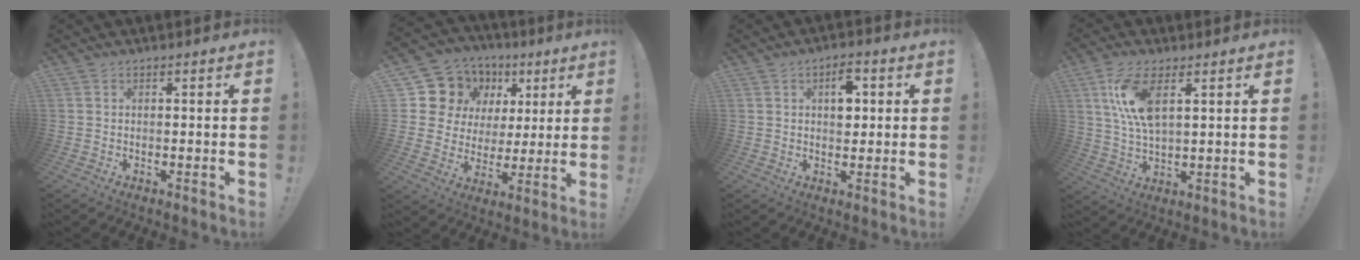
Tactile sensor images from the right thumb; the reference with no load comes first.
{"total": 12.8, "force": [5.9, 10.7, 3.7], "torque": [-0.065, -0.037, 0.131]}
{"total": 6.3, "force": [1.5, 4.0, 4.7], "torque": [-0.056, 0.001, 0.021]}
{"total": 11.1, "force": [4.4, 4.4, 9.2], "torque": [-0.191, -0.015, 0.079]}